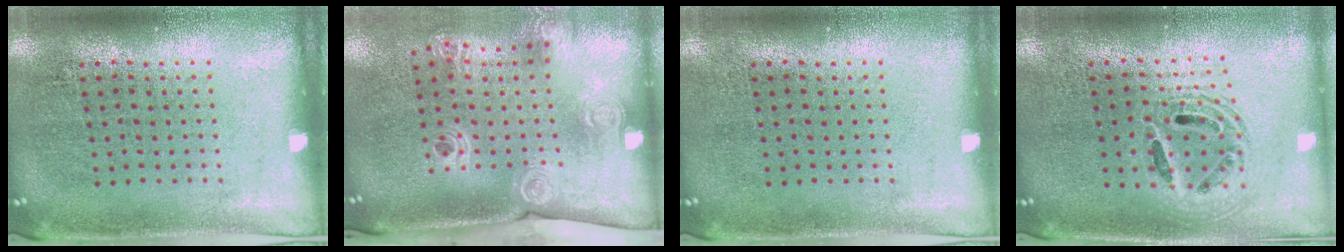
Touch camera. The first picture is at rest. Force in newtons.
{"total": 2.3, "press": 1.6, "slide": 1.5}
{"total": 0.0}
{"total": 1.8, "press": 1.5, "slide": 1.0}